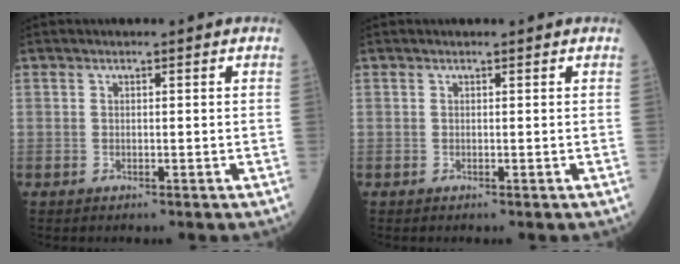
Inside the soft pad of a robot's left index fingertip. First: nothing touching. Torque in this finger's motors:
{"motor_torque": [0.02, 0.02, 0.00, 0.00]}